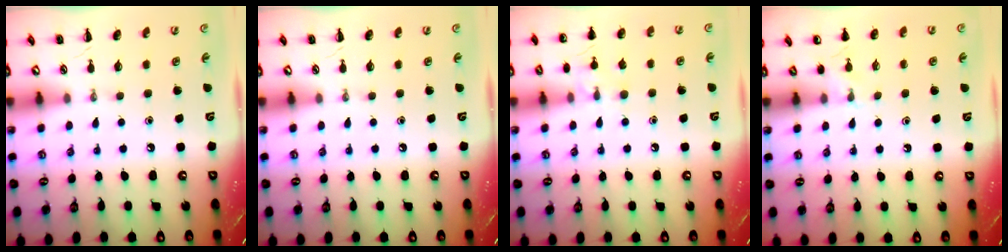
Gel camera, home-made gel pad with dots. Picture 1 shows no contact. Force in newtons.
{"total": 0.0}
{"total": 8.6, "press": 8.4, "slide": 2.0}
{"total": 4.9, "press": 4.6, "slide": 1.6}